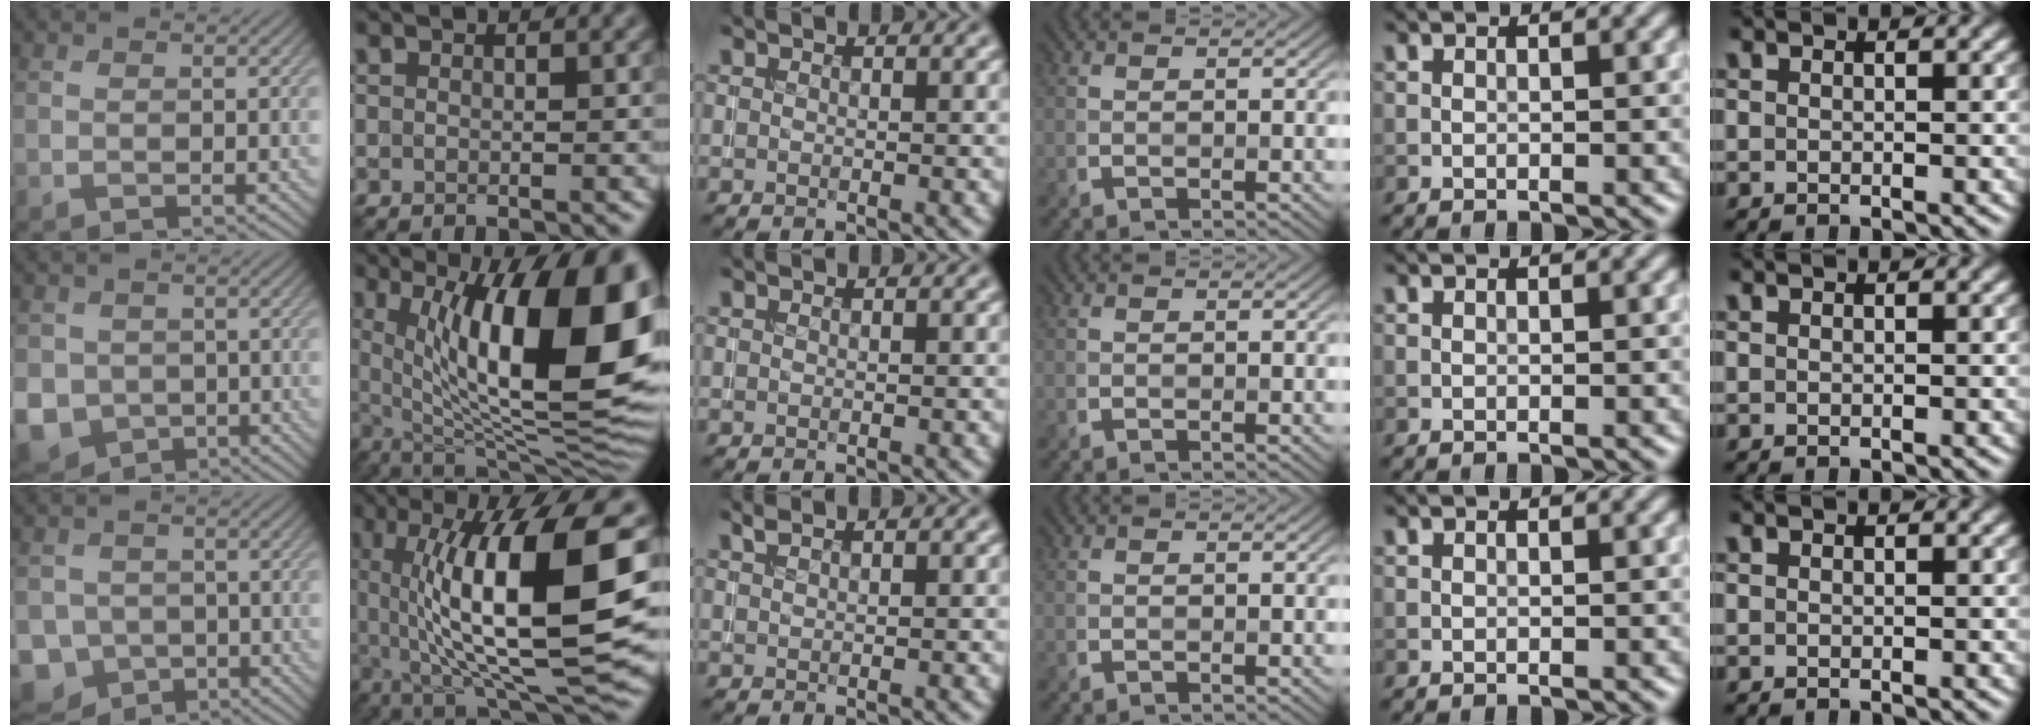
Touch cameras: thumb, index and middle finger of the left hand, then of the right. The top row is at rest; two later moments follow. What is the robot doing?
{"motion": "insert", "object": "coin"}